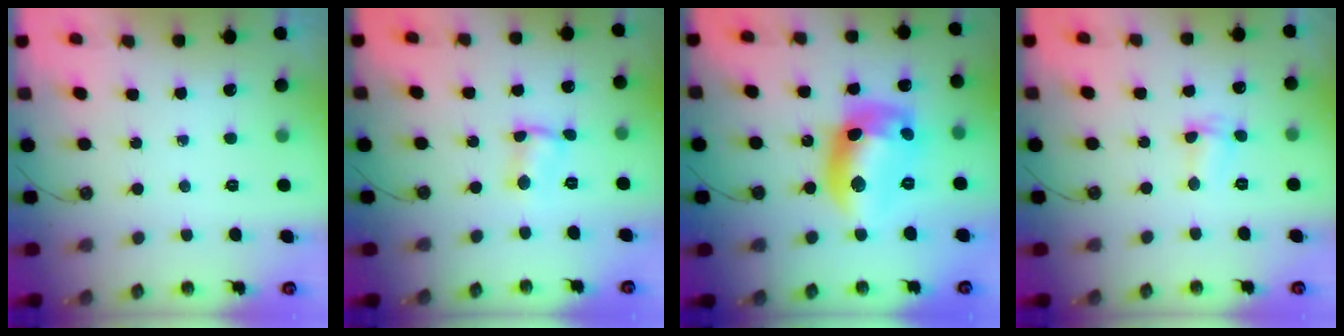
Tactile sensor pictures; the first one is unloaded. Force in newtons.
{"total": 2.2, "press": 2.2, "slide": 0.1}
{"total": 17.5, "press": 17.5, "slide": 1.1}
{"total": 2.5, "press": 2.5, "slide": 0.5}